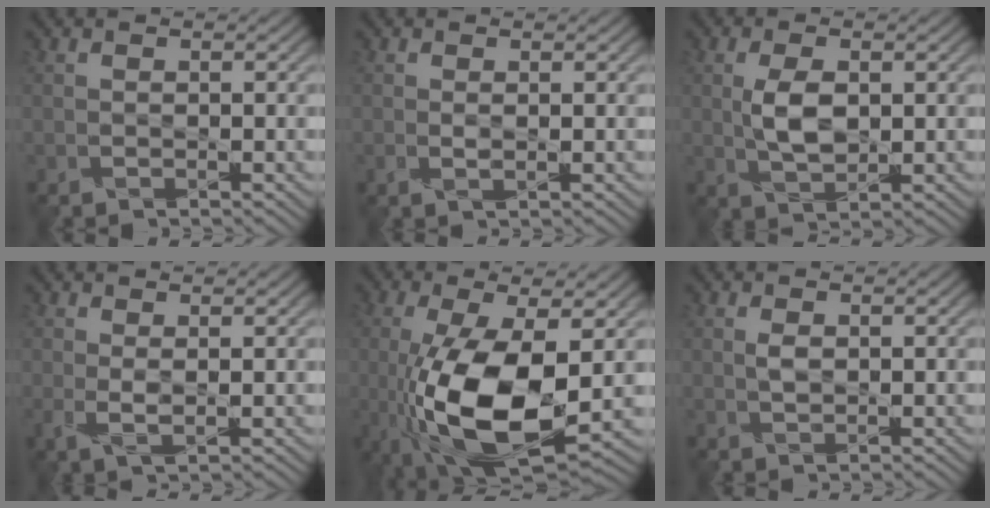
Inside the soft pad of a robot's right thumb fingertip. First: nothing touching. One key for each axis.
{"total": 0.9, "fx": 0.1, "fy": 0.3, "fz": 0.9, "tx": -0.019, "ty": -0.003, "tz": 0.001}
{"total": 4.7, "fx": 0.5, "fy": 2.4, "fz": 4.0, "tx": -0.091, "ty": -0.001, "tz": 0.013}
{"total": 1.9, "fx": 0.6, "fy": 0.5, "fz": 1.8, "tx": -0.041, "ty": -0.003, "tz": 0.012}
{"total": 14.2, "fx": -2.6, "fy": 5.6, "fz": 12.7, "tx": -0.277, "ty": -0.020, "tz": -0.043}
{"total": 1.4, "fx": 0.3, "fy": 0.8, "fz": 1.2, "tx": -0.029, "ty": 0.000, "tz": 0.006}